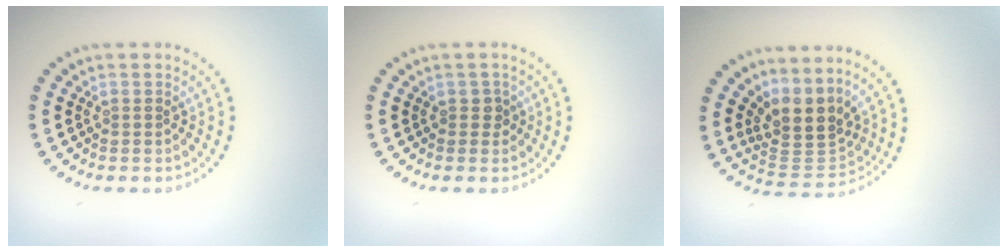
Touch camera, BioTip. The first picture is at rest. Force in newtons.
{"total": 1.0, "press": 0.9, "slide": 0.4}
{"total": 4.0, "press": 3.0, "slide": 2.7}